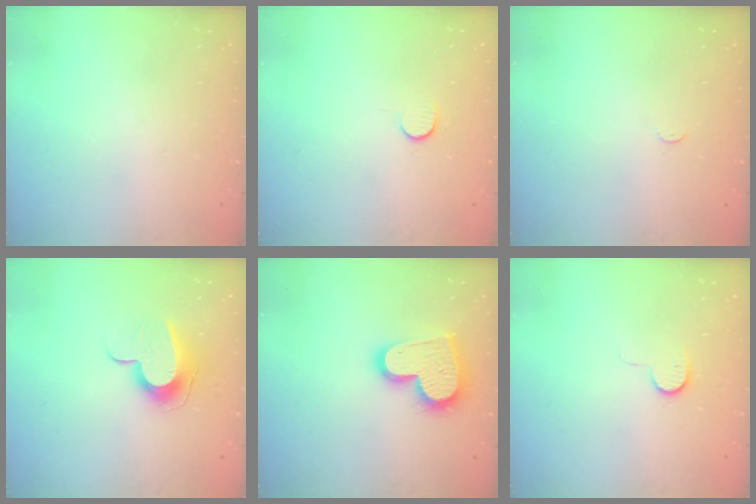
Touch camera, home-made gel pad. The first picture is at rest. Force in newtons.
{"total": 5.3, "press": 5.2, "slide": 0.5}
{"total": 2.3, "press": 2.3, "slide": 0.3}
{"total": 9.6, "press": 9.6, "slide": 0.1}
{"total": 16.9, "press": 16.8, "slide": 1.3}
{"total": 6.2, "press": 6.2, "slide": 0.6}